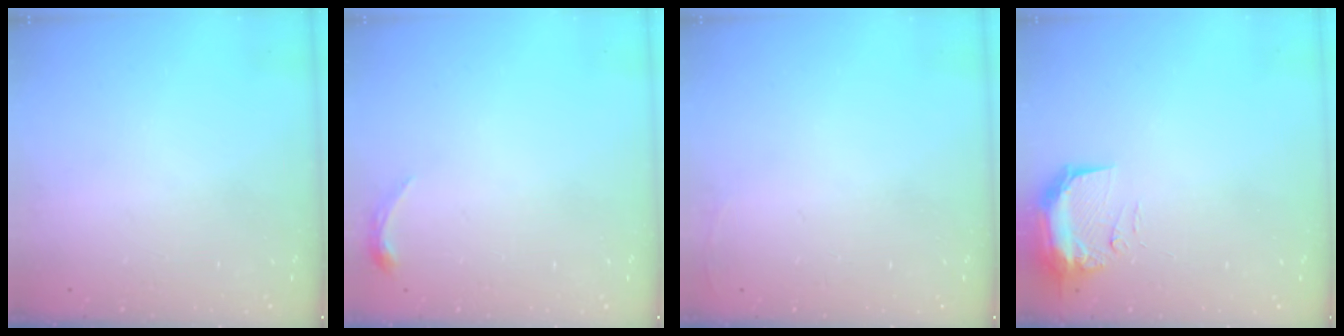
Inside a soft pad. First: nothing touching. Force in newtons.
{"total": 3.4, "press": 3.3, "slide": 0.6}
{"total": 2.7, "press": 2.6, "slide": 1.0}
{"total": 11.4, "press": 10.0, "slide": 5.4}